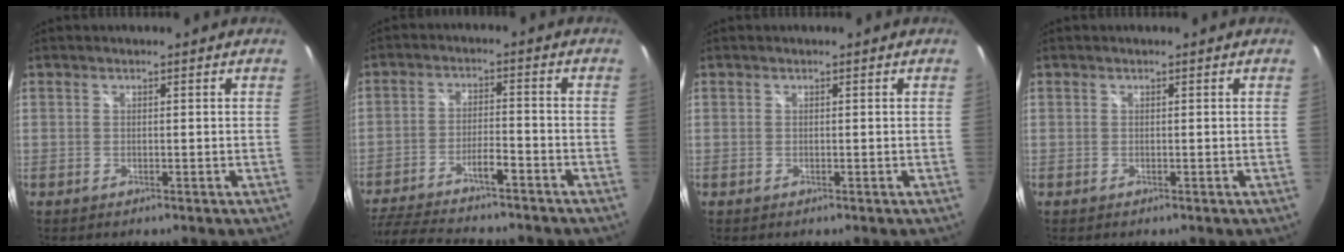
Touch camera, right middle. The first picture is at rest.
{"total": 15.8, "force": [-13.5, 2.7, 7.7], "torque": [-0.161, -0.008, -0.217]}
{"total": 0.0}
{"total": 0.0}